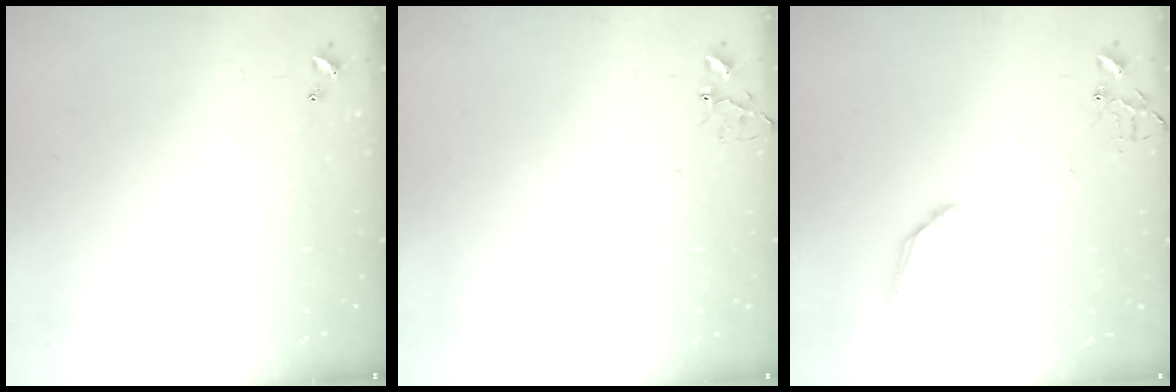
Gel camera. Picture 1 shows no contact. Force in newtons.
{"total": 6.8, "press": 6.8, "slide": 0.5}
{"total": 9.2, "press": 9.1, "slide": 0.9}